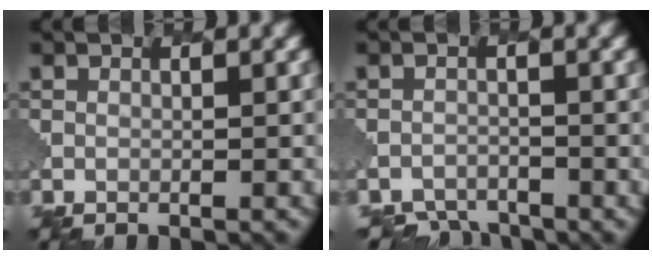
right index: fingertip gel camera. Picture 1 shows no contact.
{"total": 3.2, "force": [-3.1, 0.8, -0.4], "torque": [0.013, -0.003, -0.051]}